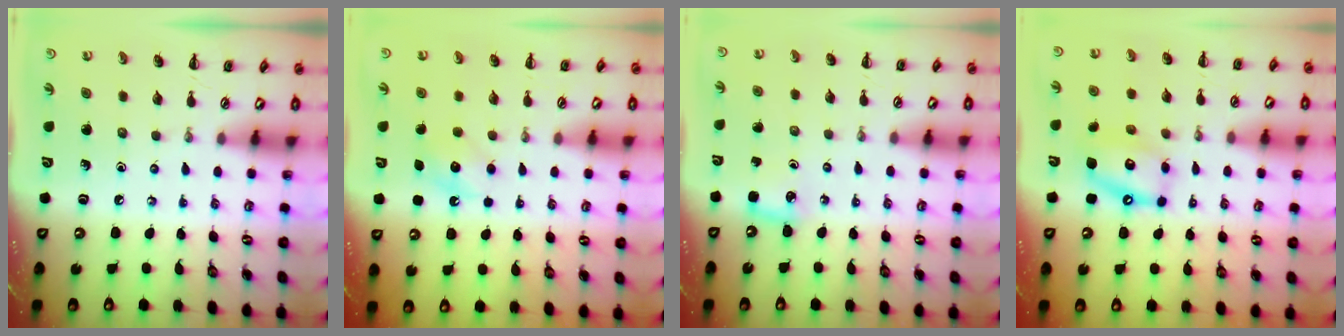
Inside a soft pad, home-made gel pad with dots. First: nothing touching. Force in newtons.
{"total": 6.5, "press": 6.4, "slide": 1.5}
{"total": 3.5, "press": 3.4, "slide": 1.0}
{"total": 12.8, "press": 12.4, "slide": 3.1}